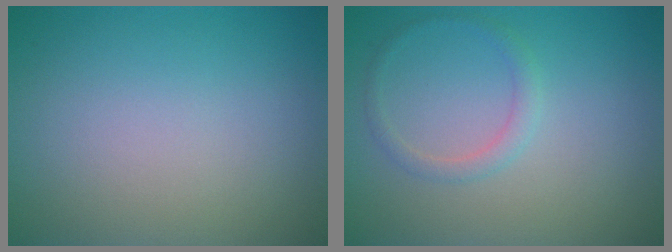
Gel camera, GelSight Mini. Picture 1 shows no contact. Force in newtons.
{"total": 1.3, "press": 1.3, "slide": 0.1}